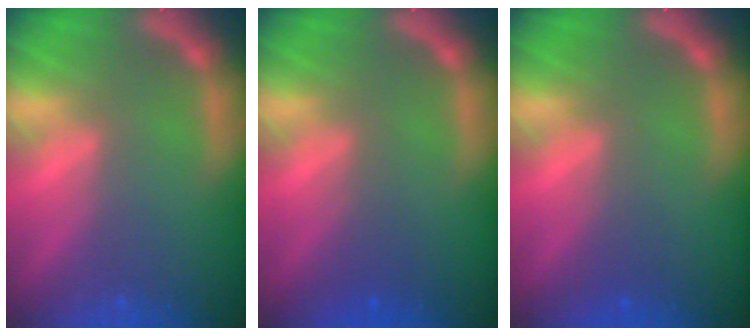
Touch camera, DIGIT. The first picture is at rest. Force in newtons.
{"total": 1.5}
{"total": 1.0}